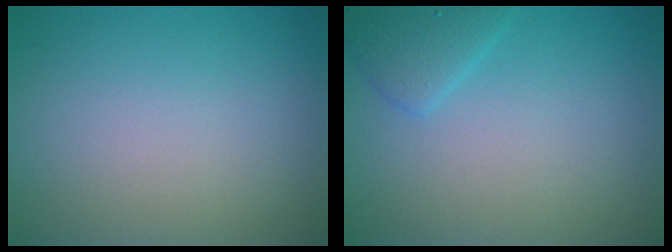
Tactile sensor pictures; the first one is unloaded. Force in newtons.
{"total": 2.1, "press": 2.1, "slide": 0.2}